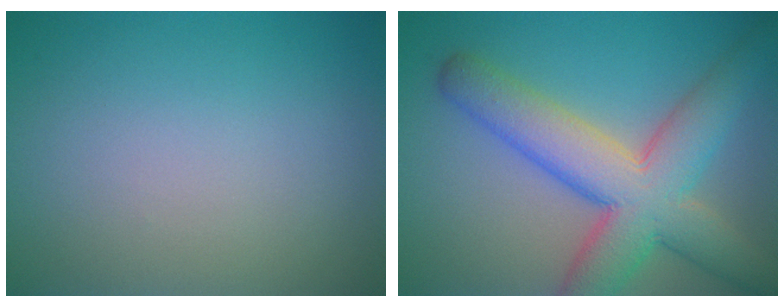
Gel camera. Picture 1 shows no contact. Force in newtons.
{"total": 9.2, "press": 9.2, "slide": 0.6}